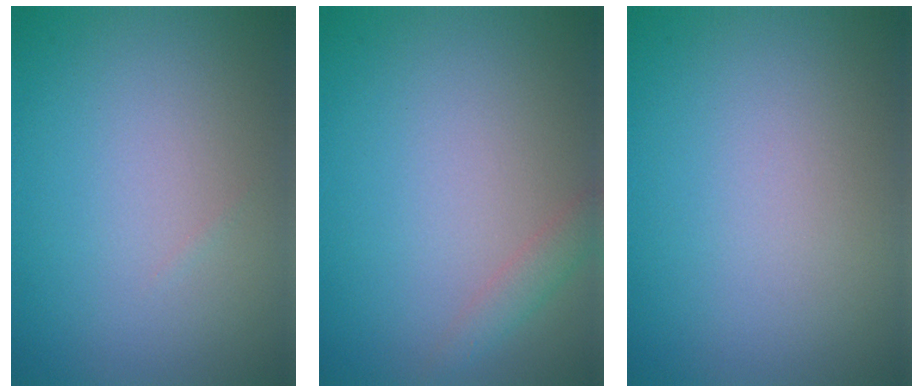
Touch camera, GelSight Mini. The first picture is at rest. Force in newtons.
{"total": 1.5, "press": 1.5, "slide": 0.1}
{"total": 0.0}